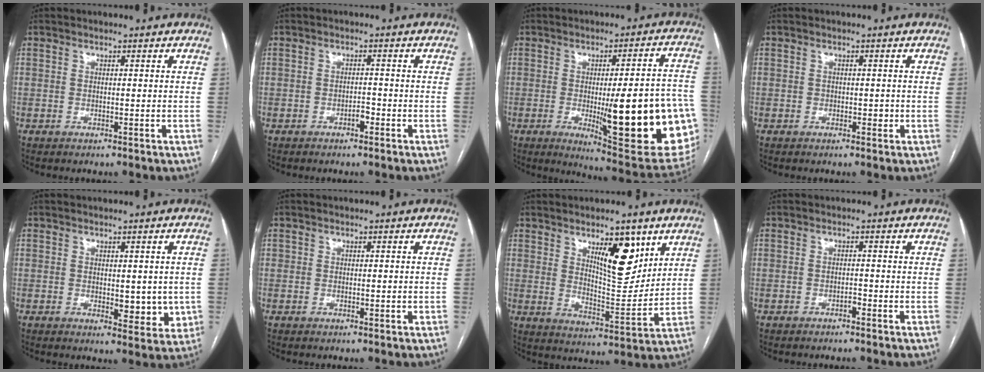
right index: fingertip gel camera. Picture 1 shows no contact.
{"total": 1.4, "force": [-0.9, 0.6, 0.9], "torque": [-0.012, 0.003, -0.016]}
{"total": 23.6, "force": [-5.1, 3.8, 22.7], "torque": [-0.203, -0.003, -0.049]}
{"total": 1.0, "force": [-0.2, 0.8, 0.6], "torque": [-0.005, 0.001, -0.004]}
{"total": 5.7, "force": [-0.3, 2.7, 4.9], "torque": [-0.050, -0.010, 0.003]}
{"total": 0.9, "force": [0.0, 0.5, 0.7], "torque": [-0.016, 0.007, 0.006]}
{"total": 10.3, "force": [5.4, 3.3, 8.1], "torque": [-0.130, -0.009, 0.096]}
{"total": 0.7, "force": [-0.6, 0.3, 0.4], "torque": [-0.008, 0.000, -0.011]}